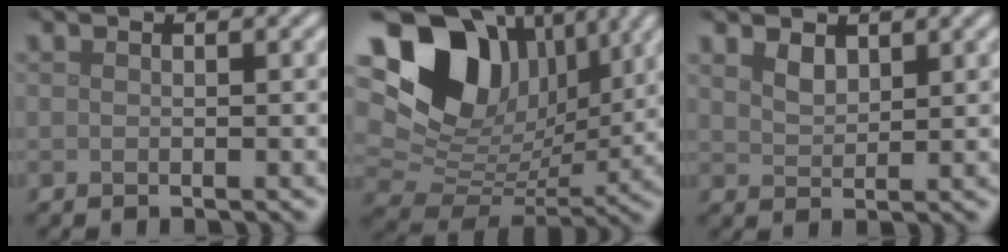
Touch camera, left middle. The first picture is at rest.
{"total": 16.4, "force": [6.5, 11.5, 9.6], "torque": [-0.177, 0.028, 0.125]}
{"total": 1.6, "force": [1.2, 0.9, 0.7], "torque": [-0.018, -0.001, 0.029]}